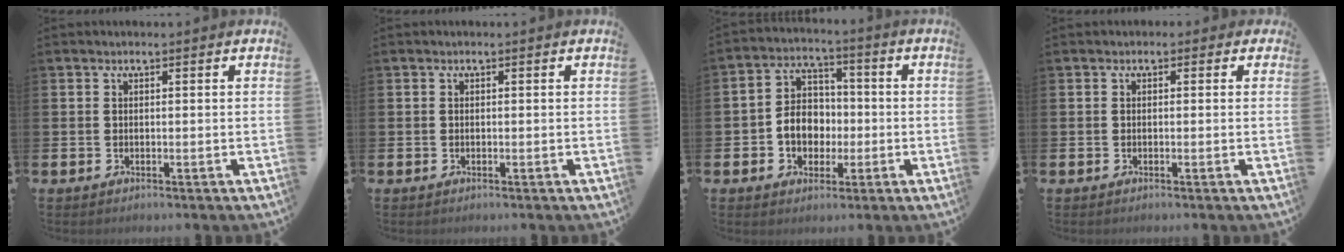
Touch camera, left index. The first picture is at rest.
{"total": 0.0}
{"total": 6.0, "force": [-1.0, 5.2, 2.8], "torque": [-0.054, 0.014, -0.022]}
{"total": 0.8, "force": [-0.4, 0.7, 0.2], "torque": [0.002, 0.006, -0.012]}